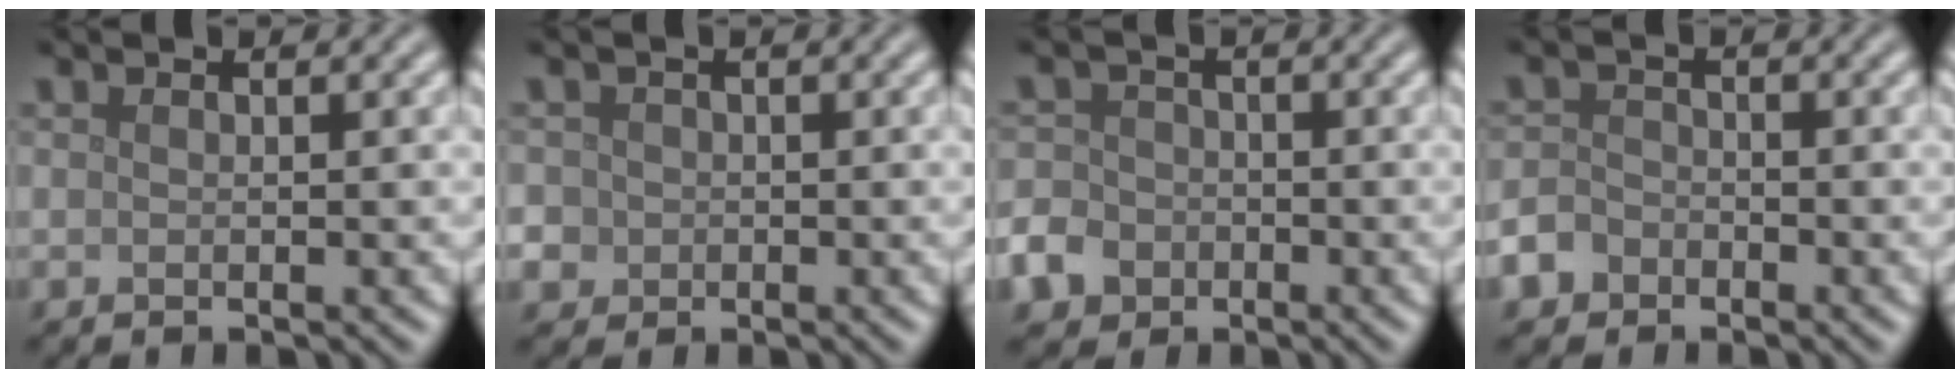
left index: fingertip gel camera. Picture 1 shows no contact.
{"total": 3.7, "force": [-0.4, 3.5, 1.2], "torque": [-0.019, 0.013, -0.029]}
{"total": 5.5, "force": [-2.9, 4.4, 1.5], "torque": [-0.025, -0.015, -0.066]}
{"total": 2.9, "force": [-2.0, 2.0, 0.7], "torque": [-0.005, -0.004, -0.044]}